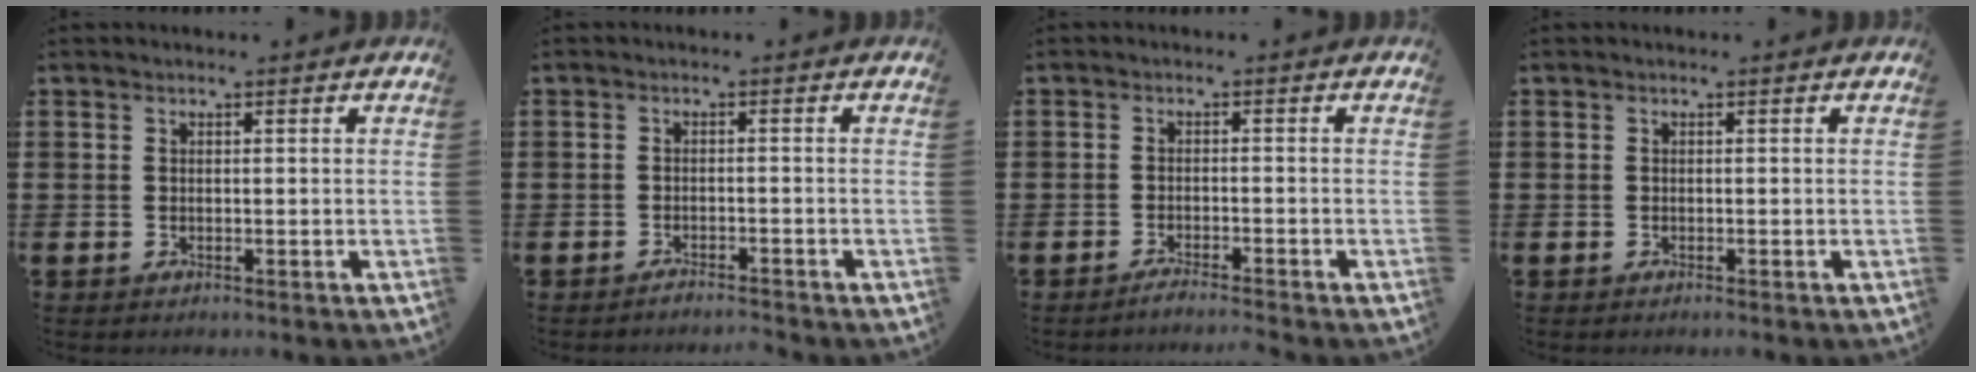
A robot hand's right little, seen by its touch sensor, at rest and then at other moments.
{"total": 1.3, "force": [-1.3, -0.1, 0.1], "torque": [-0.004, 0.001, -0.026]}
{"total": 1.5, "force": [-1.4, -0.2, 0.5], "torque": [-0.007, 0.000, -0.026]}
{"total": 0.0}